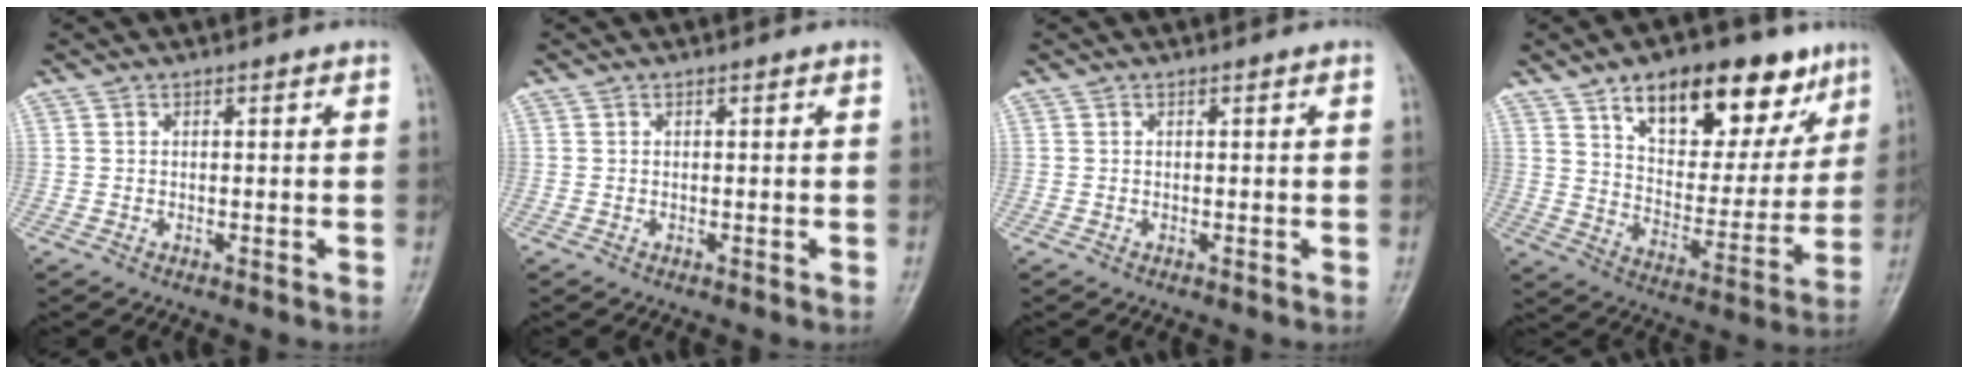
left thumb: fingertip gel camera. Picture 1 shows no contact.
{"total": 0.0}
{"total": 0.0}
{"total": 22.2, "force": [12.6, 11.0, 14.5], "torque": [-0.160, -0.039, 0.199]}